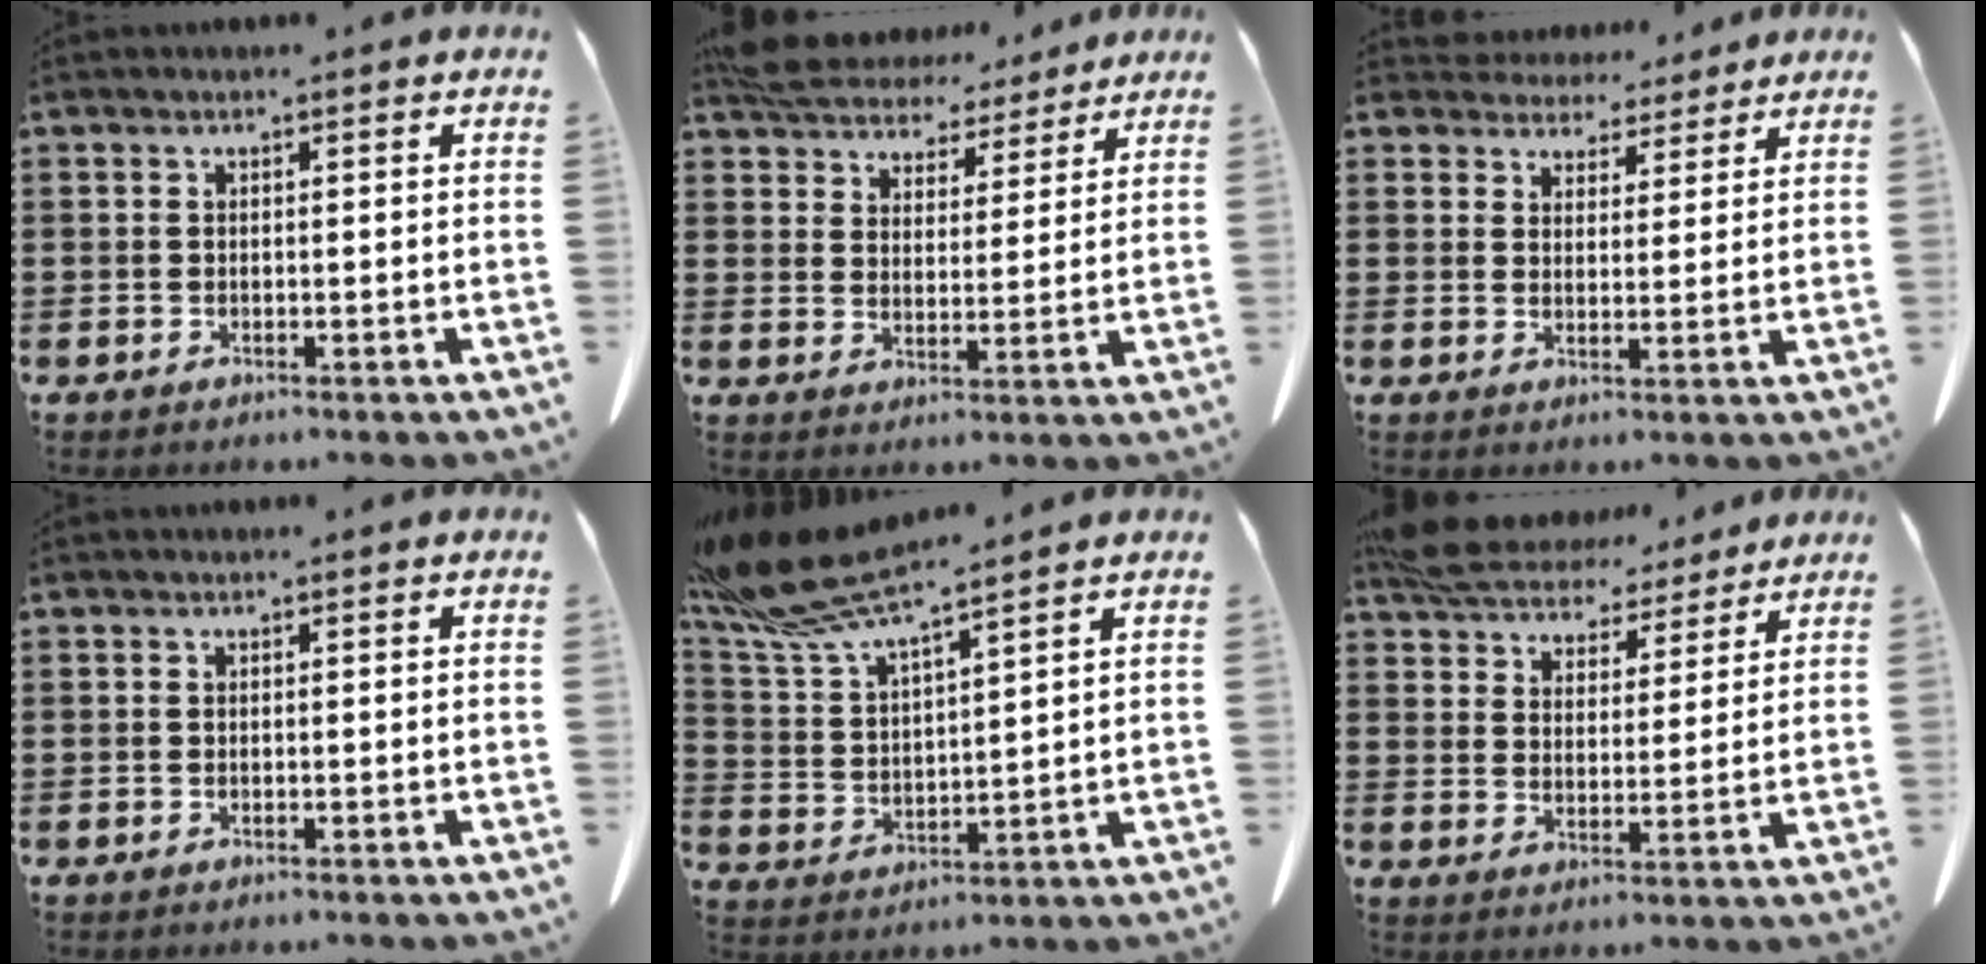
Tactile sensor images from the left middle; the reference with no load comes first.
{"total": 6.4, "force": [6.2, 1.6, 0.9], "torque": [-0.050, -0.025, 0.114]}
{"total": 4.1, "force": [3.8, 1.4, -0.3], "torque": [-0.013, -0.013, 0.073]}
{"total": 0.0}
{"total": 10.3, "force": [8.6, 1.0, 5.5], "torque": [-0.155, -0.049, 0.148]}
{"total": 7.0, "force": [6.6, 1.8, 1.5], "torque": [-0.062, -0.025, 0.123]}